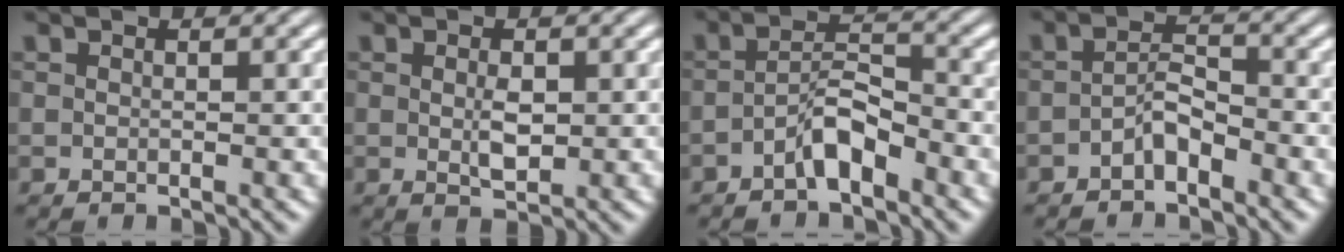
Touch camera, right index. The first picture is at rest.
{"total": 1.7, "force": [0.0, 0.2, 1.7], "torque": [-0.021, -0.009, 0.008]}
{"total": 3.1, "force": [-2.4, 0.4, 2.0], "torque": [-0.014, -0.005, -0.039]}
{"total": 2.3, "force": [-2.0, 0.3, 1.2], "torque": [-0.006, -0.009, -0.031]}